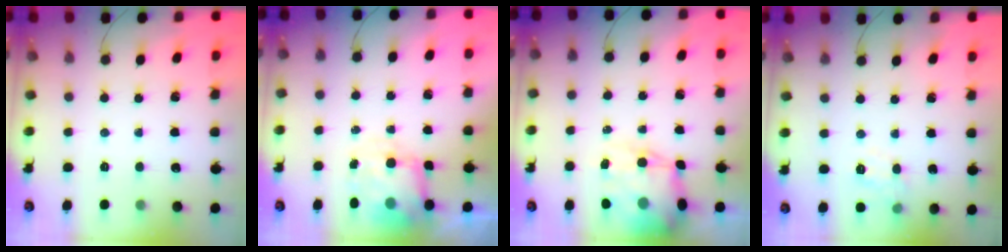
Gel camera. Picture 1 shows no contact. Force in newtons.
{"total": 7.1, "press": 7.1, "slide": 0.7}
{"total": 13.9, "press": 13.6, "slide": 3.2}
{"total": 8.1, "press": 8.0, "slide": 1.1}